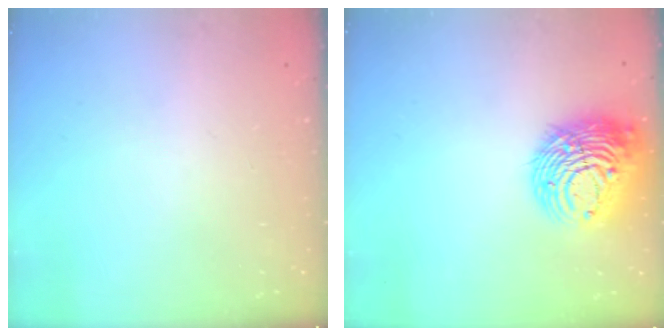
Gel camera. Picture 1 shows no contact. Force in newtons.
{"total": 14.9, "press": 14.7, "slide": 1.8}